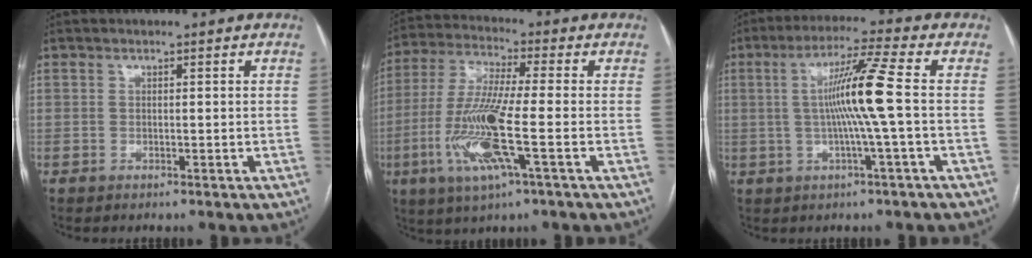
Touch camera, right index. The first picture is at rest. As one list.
[{"total": 13.6, "force": [-3.8, 0.7, 13.1], "torque": [-0.280, -0.014, -0.075]}, {"total": 9.4, "force": [0.0, -1.7, 9.2], "torque": [-0.171, 0.006, 0.001]}]